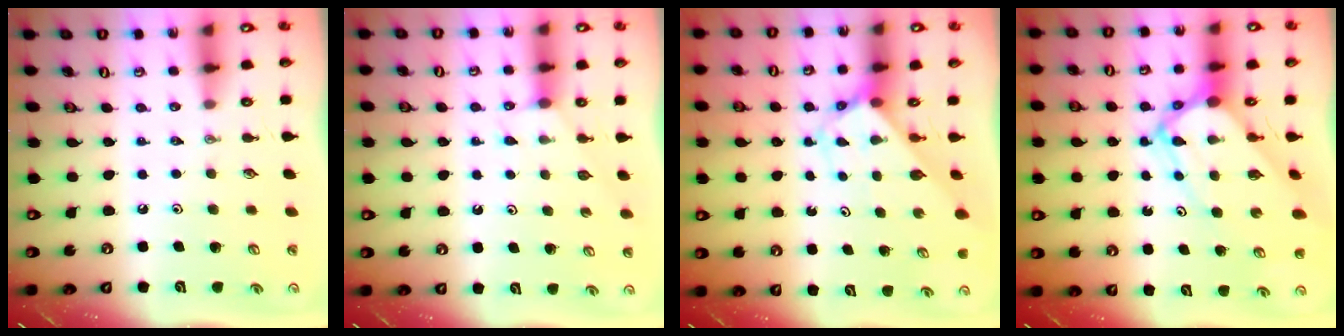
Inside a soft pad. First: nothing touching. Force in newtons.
{"total": 2.7, "press": 2.7, "slide": 0.3}
{"total": 2.8, "press": 2.8, "slide": 0.1}
{"total": 9.0, "press": 8.9, "slide": 0.9}